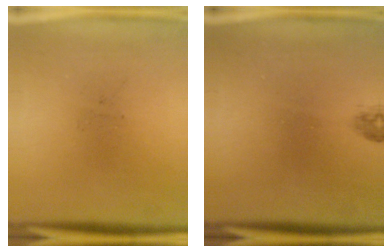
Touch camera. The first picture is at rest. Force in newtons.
{"total": 0.8}